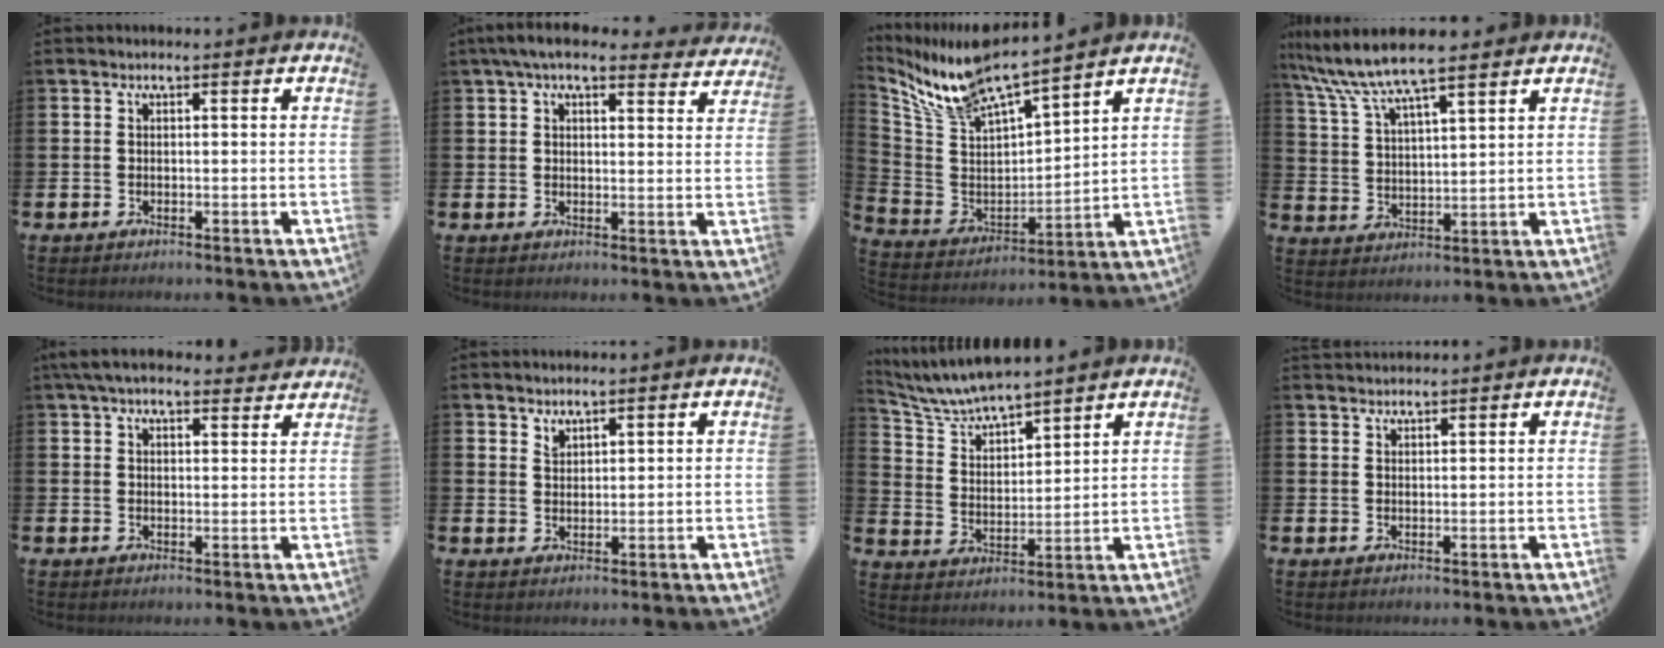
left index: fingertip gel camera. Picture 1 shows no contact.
{"total": 6.0, "force": [5.1, 1.7, 2.5], "torque": [-0.062, -0.011, 0.094]}
{"total": 9.4, "force": [8.8, 0.7, 3.1], "torque": [-0.099, -0.066, 0.151]}
{"total": 8.5, "force": [7.6, 1.1, 3.6], "torque": [-0.101, -0.022, 0.139]}
{"total": 5.2, "force": [4.7, 1.4, 1.7], "torque": [-0.044, -0.012, 0.088]}
{"total": 1.8, "force": [1.7, 0.6, 0.1], "torque": [0.013, -0.009, 0.029]}
{"total": 6.1, "force": [6.0, 0.4, 1.1], "torque": [-0.047, -0.040, 0.104]}
{"total": 1.8, "force": [1.8, 0.3, -0.1], "torque": [0.014, -0.009, 0.030]}